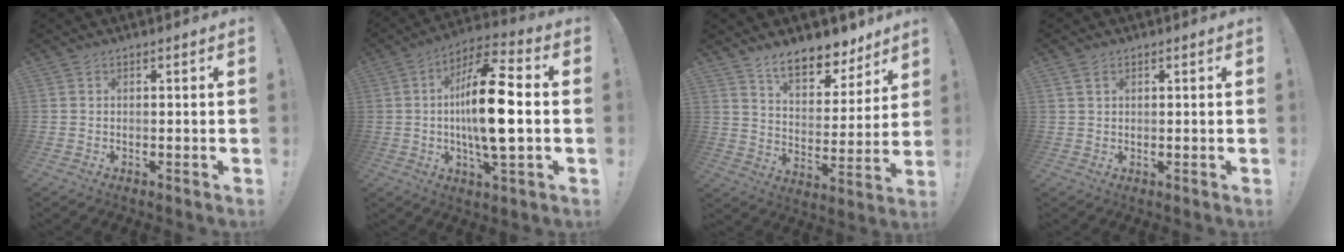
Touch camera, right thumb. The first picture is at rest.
{"total": 18.1, "force": [-0.4, 5.0, 17.4], "torque": [-0.307, -0.002, -0.017]}
{"total": 11.8, "force": [9.6, 4.8, 5.0], "torque": [-0.071, -0.077, 0.172]}
{"total": 2.5, "force": [1.2, 1.6, 1.5], "torque": [-0.021, 0.001, 0.022]}